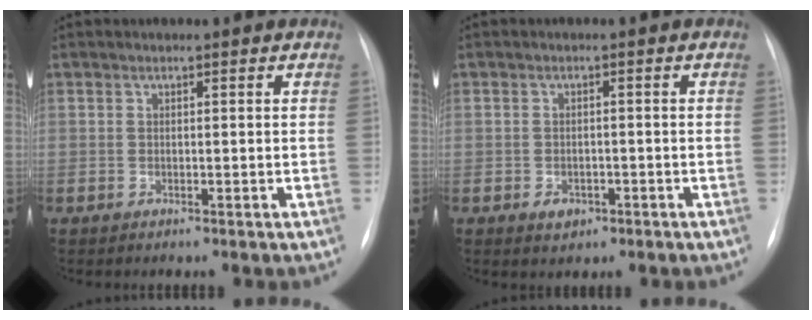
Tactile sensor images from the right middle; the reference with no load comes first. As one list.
[{"total": 2.2, "force": [-1.0, 1.6, 1.2], "torque": [-0.017, 0.001, -0.003]}]